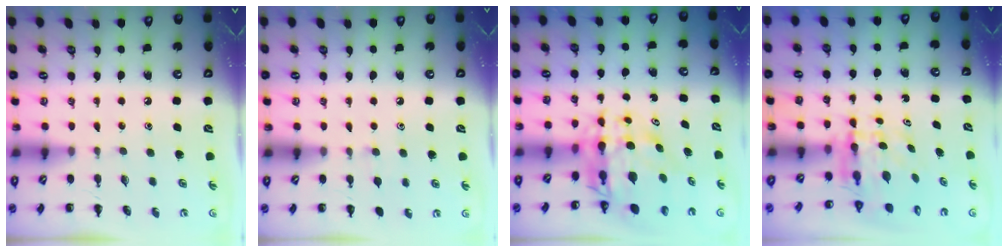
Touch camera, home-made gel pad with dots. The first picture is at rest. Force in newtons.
{"total": 4.8, "press": 4.5, "slide": 1.7}
{"total": 10.4, "press": 9.8, "slide": 3.5}
{"total": 5.5, "press": 5.4, "slide": 0.9}